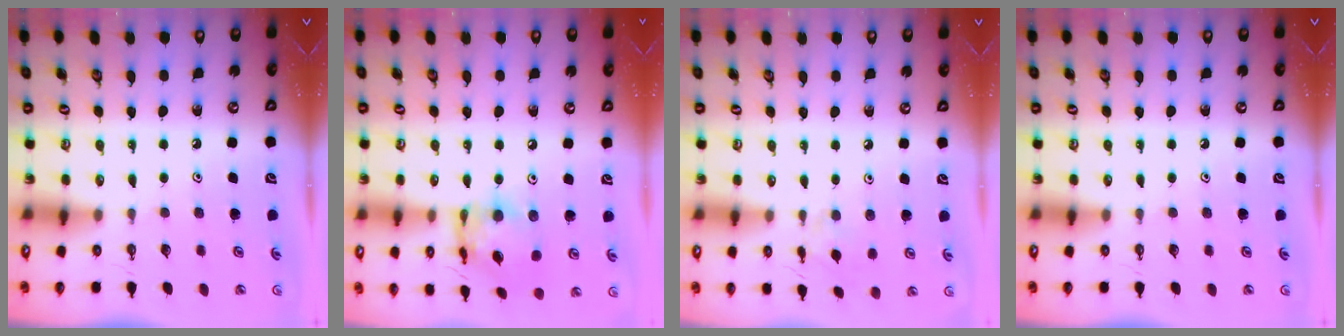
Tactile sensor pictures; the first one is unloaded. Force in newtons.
{"total": 13.4, "press": 13.3, "slide": 1.2}
{"total": 1.5, "press": 1.4, "slide": 0.5}
{"total": 0.0}